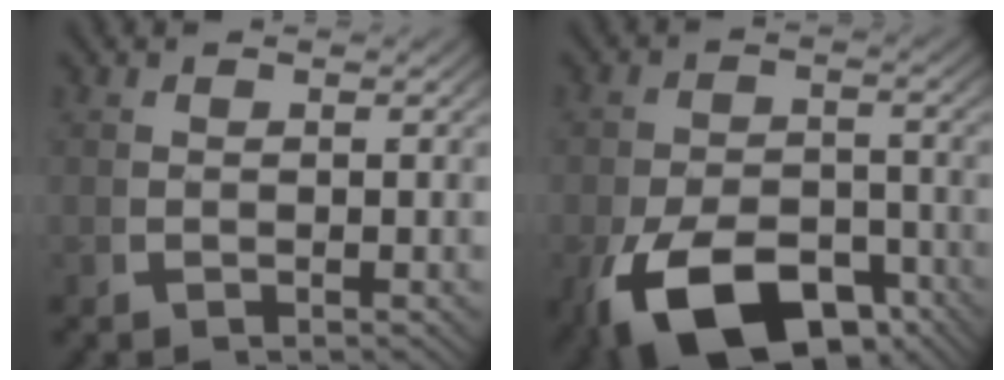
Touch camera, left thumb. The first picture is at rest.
{"total": 9.5, "force": [-5.2, 5.4, 5.9], "torque": [-0.107, -0.044, -0.066]}